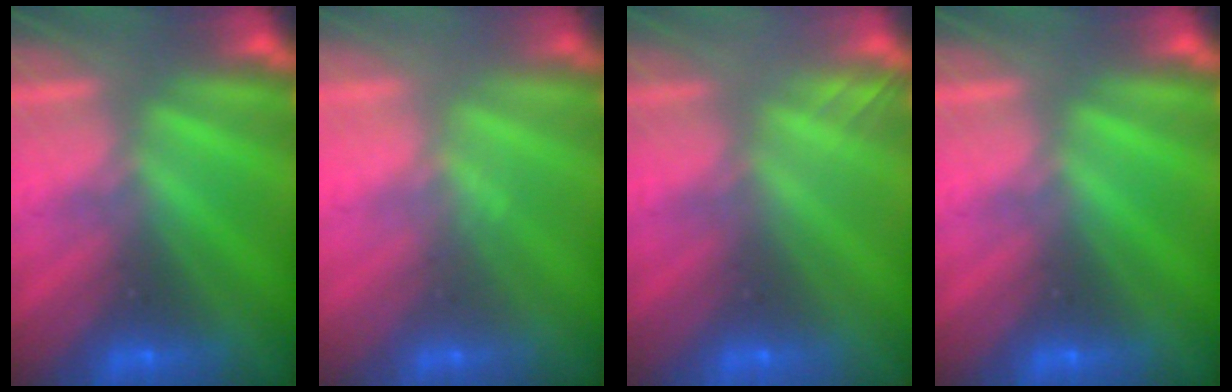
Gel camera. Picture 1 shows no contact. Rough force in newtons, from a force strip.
{"total": 2.2}
{"total": 2.1}
{"total": 0.0}